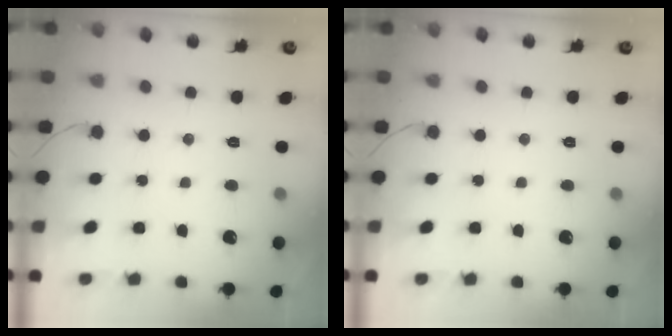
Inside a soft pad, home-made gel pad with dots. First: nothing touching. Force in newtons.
{"total": 0.0}